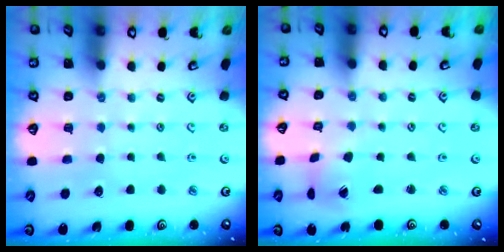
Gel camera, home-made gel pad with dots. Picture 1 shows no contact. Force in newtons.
{"total": 3.0, "press": 3.0, "slide": 0.5}